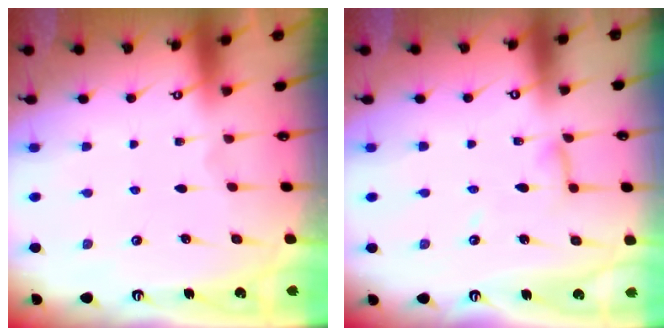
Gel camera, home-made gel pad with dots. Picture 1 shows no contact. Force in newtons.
{"total": 5.3, "press": 5.2, "slide": 0.4}